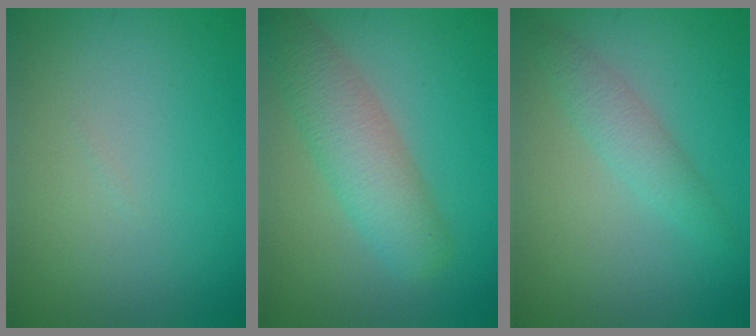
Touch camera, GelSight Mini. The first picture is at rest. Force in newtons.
{"total": 5.0, "press": 5.0, "slide": 0.3}
{"total": 2.2, "press": 2.2, "slide": 0.1}